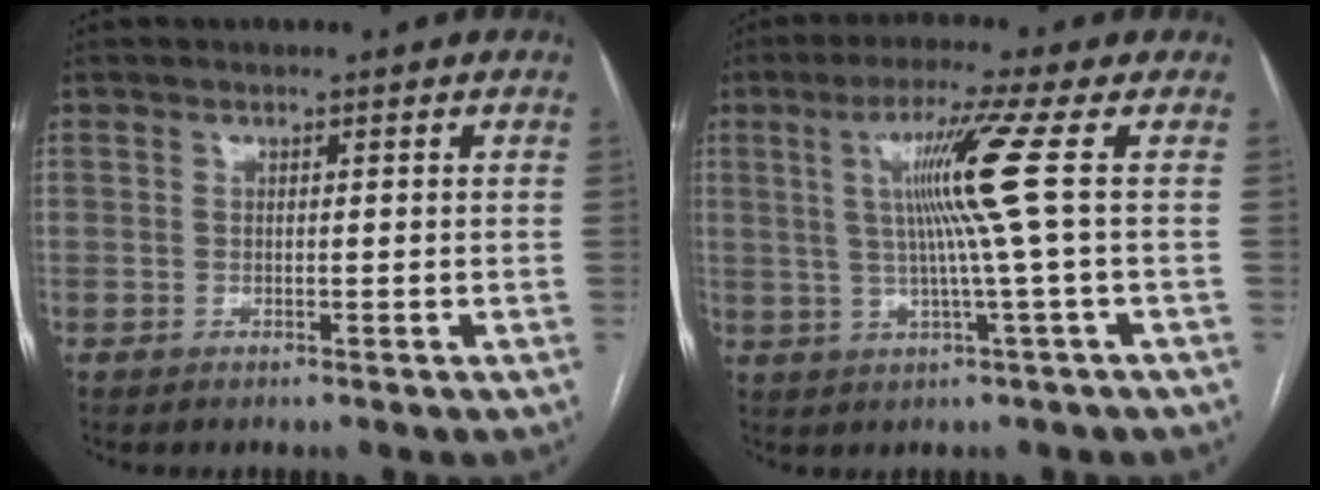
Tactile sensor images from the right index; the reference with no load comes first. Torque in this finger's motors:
{"motor_torque": [0.96, 0.12, 0.40, 0.15]}